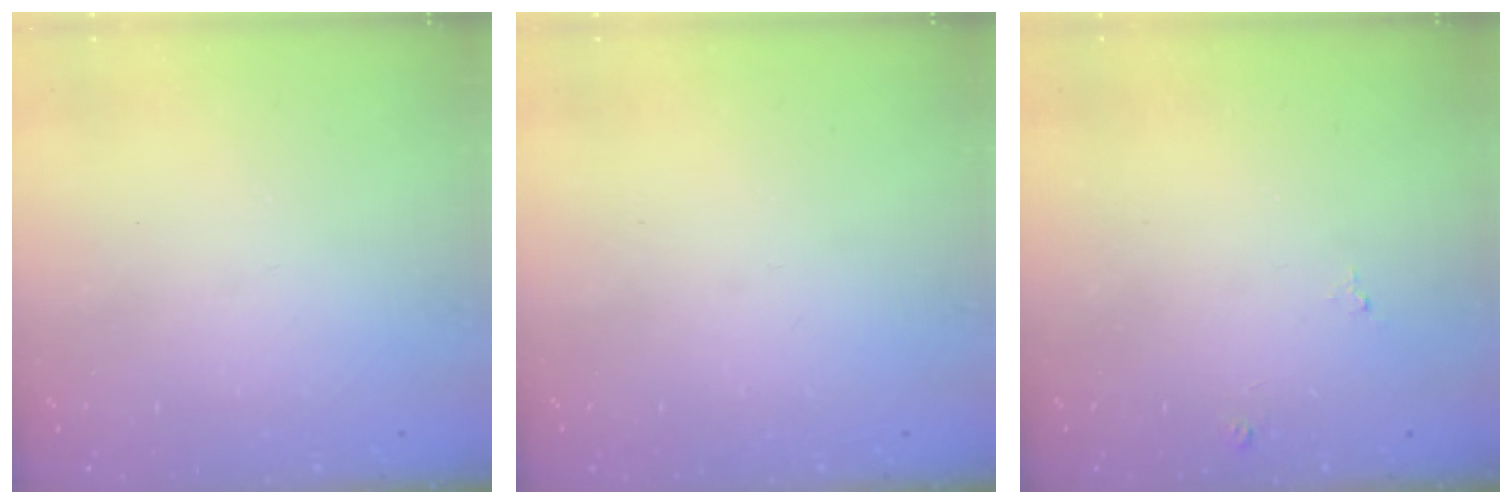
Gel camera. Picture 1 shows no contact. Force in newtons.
{"total": 0.0}
{"total": 4.1, "press": 4.1, "slide": 0.4}